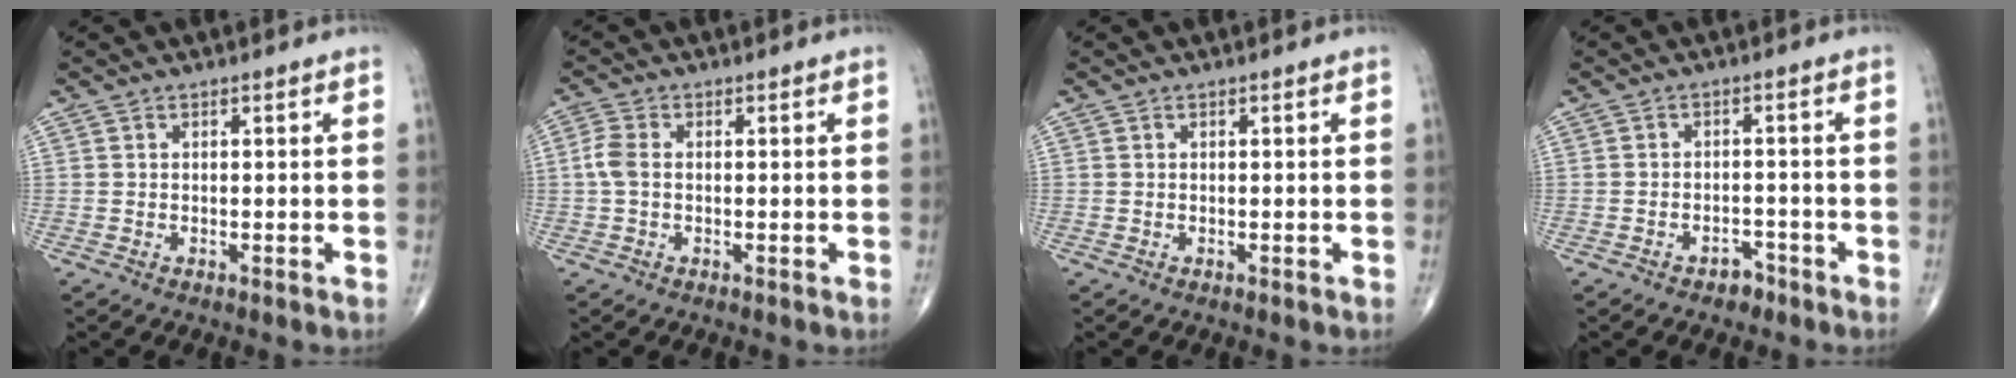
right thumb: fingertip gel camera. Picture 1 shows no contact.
{"total": 3.3, "force": [-0.1, 2.0, 2.6], "torque": [-0.067, 0.006, -0.008]}
{"total": 0.0}
{"total": 2.6, "force": [-1.9, 1.6, 0.8], "torque": [-0.007, 0.014, -0.025]}